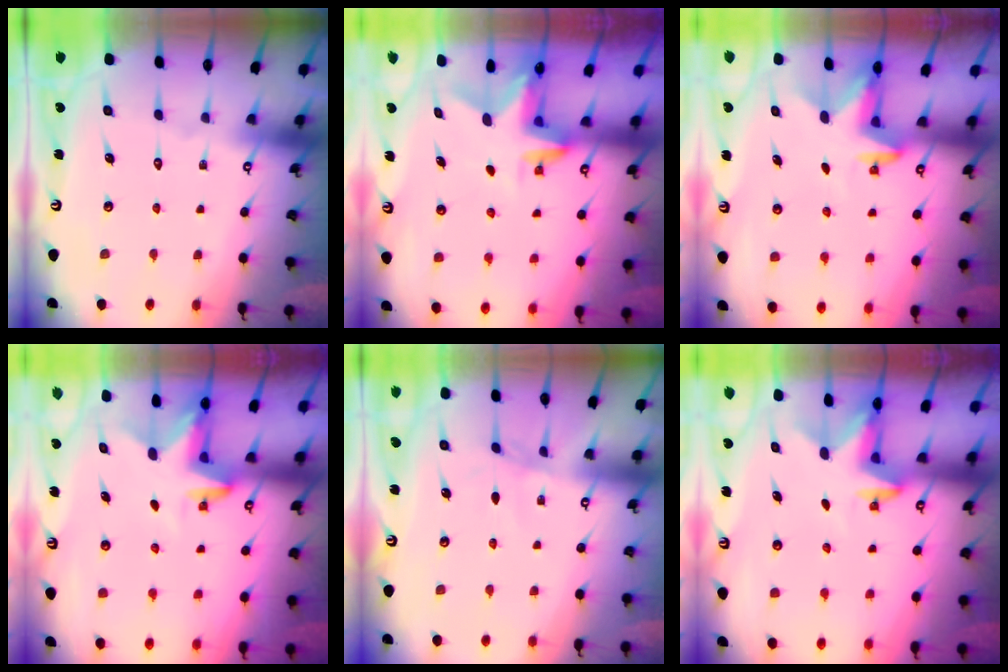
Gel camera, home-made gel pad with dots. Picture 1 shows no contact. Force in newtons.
{"total": 3.1, "press": 3.0, "slide": 0.2}
{"total": 2.9, "press": 2.8, "slide": 0.7}
{"total": 3.3, "press": 3.3, "slide": 0.2}
{"total": 2.4, "press": 2.4, "slide": 0.5}
{"total": 2.8, "press": 2.8, "slide": 0.7}